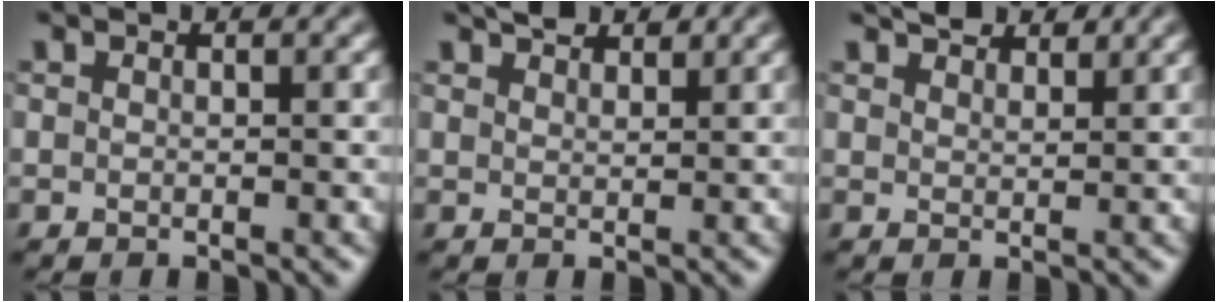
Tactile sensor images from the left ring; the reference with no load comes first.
{"total": 2.3, "force": [2.0, 0.8, 0.8], "torque": [-0.011, 0.007, 0.037]}
{"total": 2.7, "force": [2.4, 0.9, 0.9], "torque": [-0.013, 0.007, 0.039]}